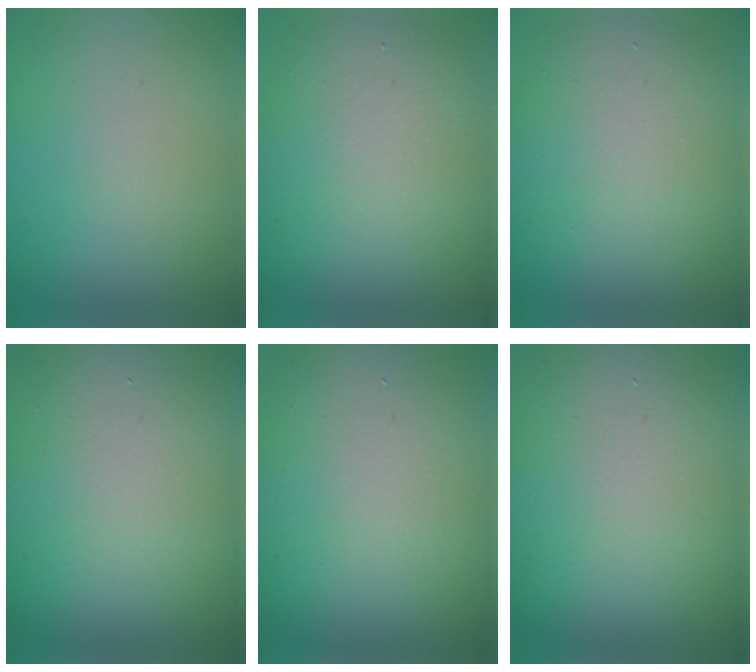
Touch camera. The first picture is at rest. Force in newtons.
{"total": 9.0, "press": 9.0, "slide": 1.0}
{"total": 8.4, "press": 8.4, "slide": 0.7}
{"total": 19.4, "press": 19.3, "slide": 1.7}
{"total": 15.2, "press": 15.2, "slide": 0.5}
{"total": 16.8, "press": 16.7, "slide": 1.2}